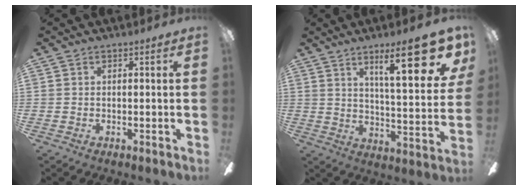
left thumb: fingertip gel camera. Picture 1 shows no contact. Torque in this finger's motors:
{"motor_torque": [0.26, 0.10, -0.03, -0.33, 0.15]}